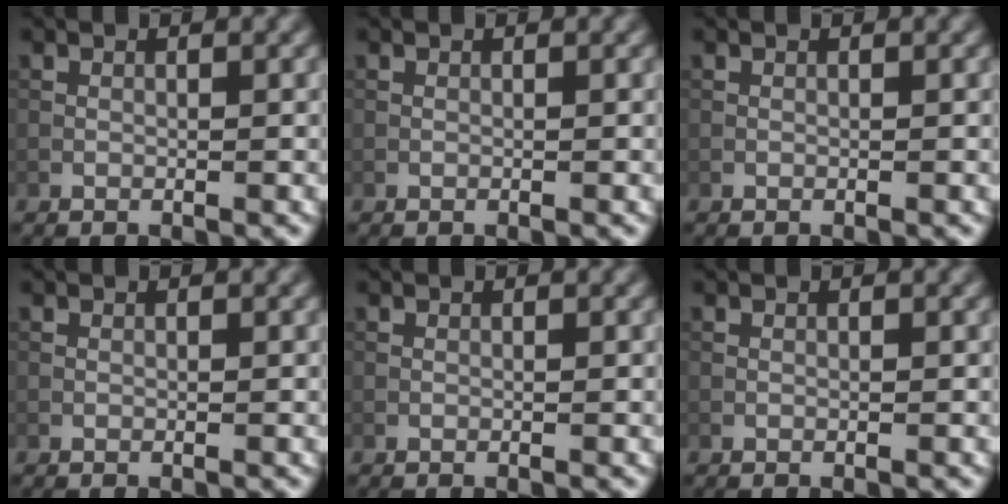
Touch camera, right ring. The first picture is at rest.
{"total": 0.0}
{"total": 0.0}
{"total": 0.0}
{"total": 0.0}
{"total": 0.0}